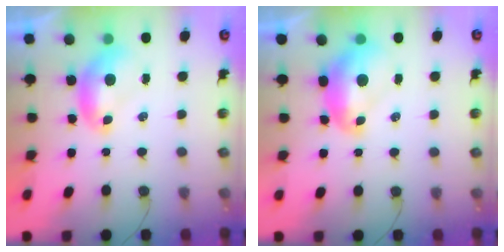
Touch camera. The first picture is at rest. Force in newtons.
{"total": 2.4, "press": 2.3, "slide": 0.7}